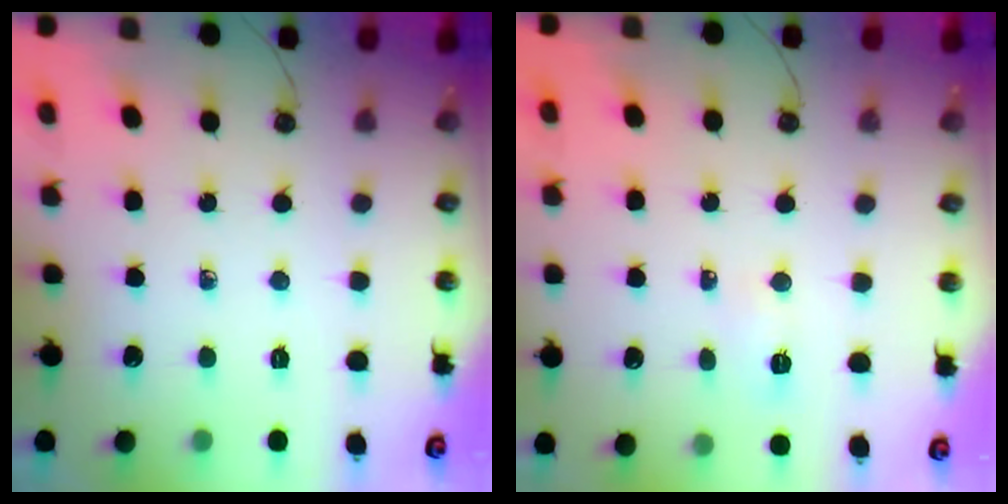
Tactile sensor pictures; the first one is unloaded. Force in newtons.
{"total": 3.7, "press": 3.6, "slide": 1.0}